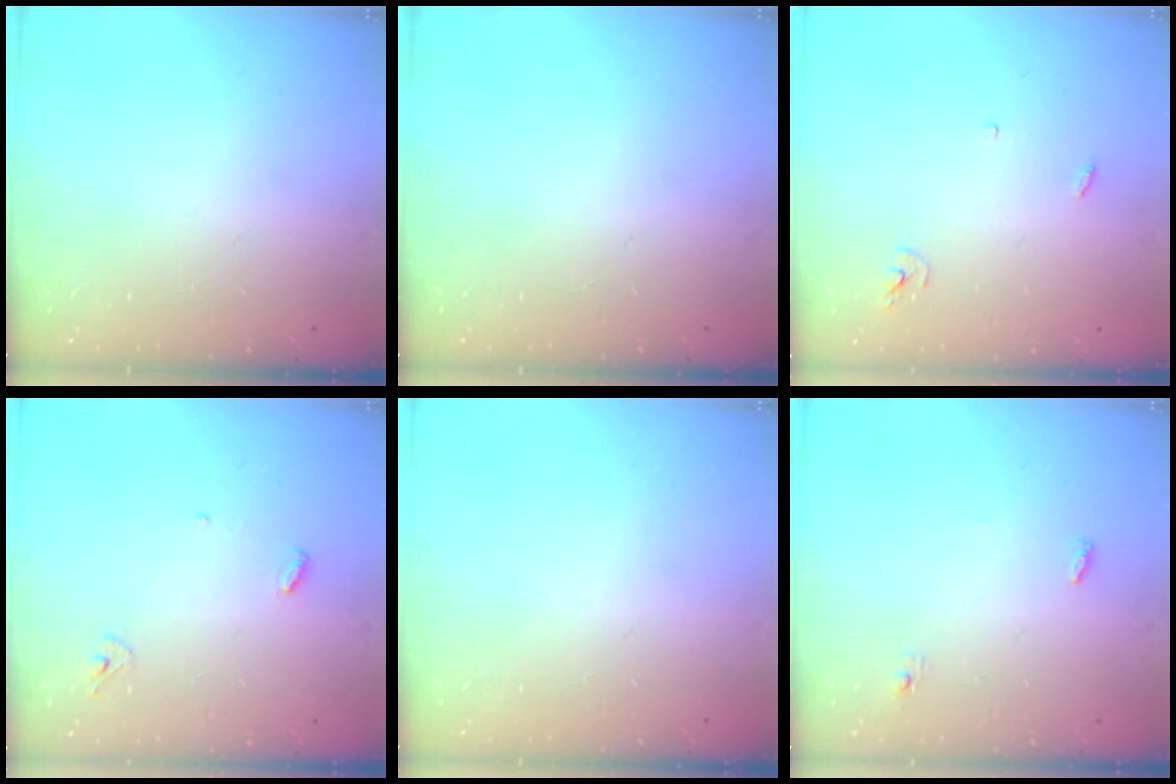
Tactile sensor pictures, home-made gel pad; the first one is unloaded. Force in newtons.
{"total": 0.0}
{"total": 2.9, "press": 2.9, "slide": 0.2}
{"total": 3.7, "press": 3.6, "slide": 0.3}
{"total": 0.0}
{"total": 3.4, "press": 3.3, "slide": 0.9}